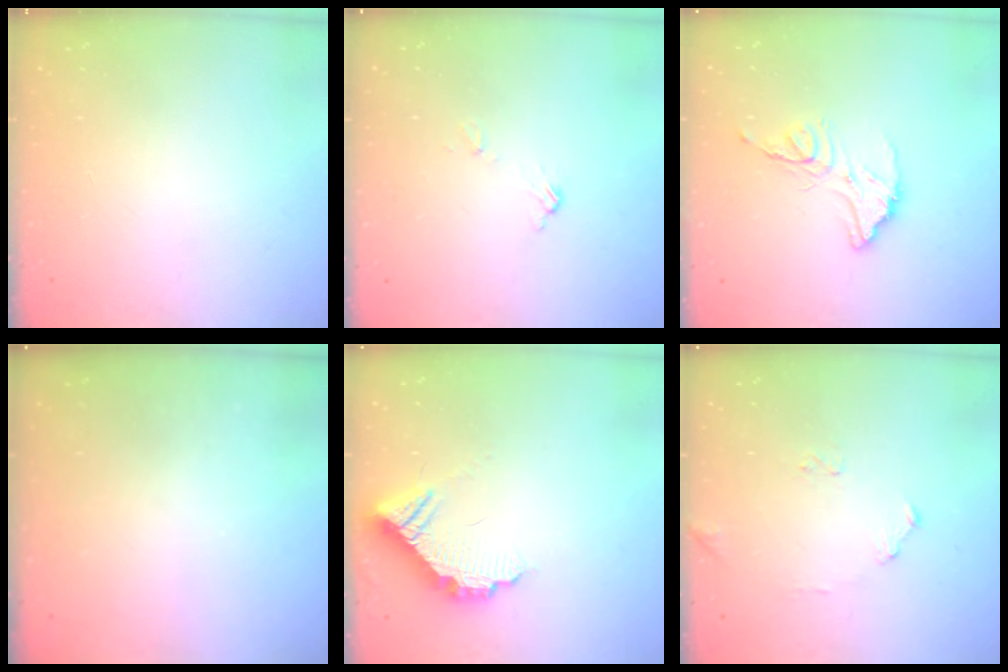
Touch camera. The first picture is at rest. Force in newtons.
{"total": 5.2, "press": 5.1, "slide": 0.4}
{"total": 12.8, "press": 12.7, "slide": 0.8}
{"total": 3.0, "press": 3.0, "slide": 0.1}
{"total": 10.3, "press": 10.3, "slide": 0.8}
{"total": 6.3, "press": 6.3, "slide": 0.2}